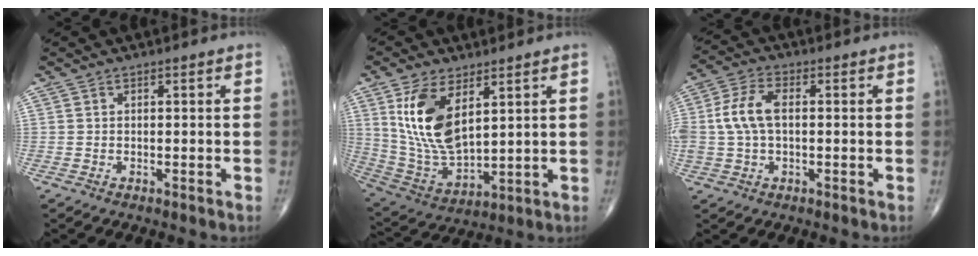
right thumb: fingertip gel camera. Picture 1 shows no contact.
{"total": 15.0, "force": [5.7, 7.3, 11.8], "torque": [-0.222, -0.027, 0.127]}
{"total": 8.3, "force": [0.5, 4.8, 6.8], "torque": [-0.152, 0.019, 0.006]}